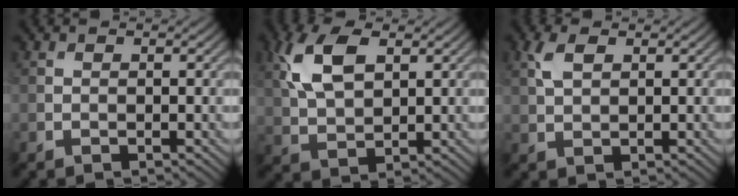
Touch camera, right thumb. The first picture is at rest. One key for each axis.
{"total": 8.2, "fx": 3.2, "fy": 4.3, "fz": 6.3, "tx": -0.149, "ty": 0.011, "tz": 0.060}
{"total": 3.1, "fx": 1.4, "fy": 1.6, "fz": 2.2, "tx": -0.058, "ty": 0.005, "tz": 0.029}